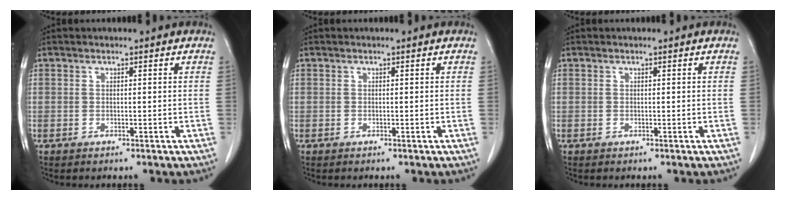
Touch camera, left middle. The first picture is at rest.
{"total": 0.0}
{"total": 0.0}